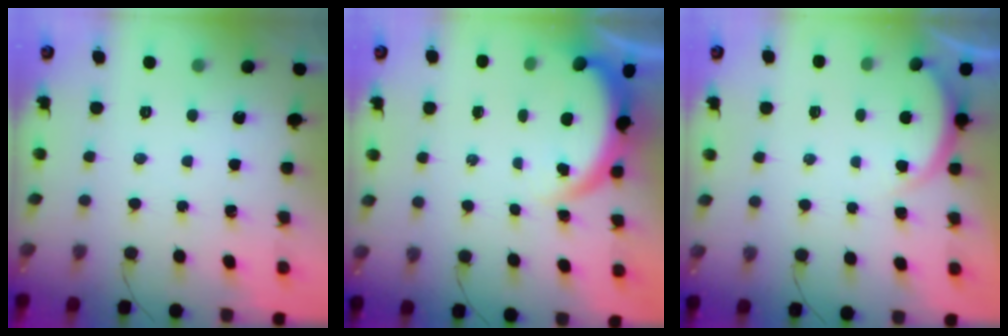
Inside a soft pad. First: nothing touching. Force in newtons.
{"total": 3.9, "press": 3.9, "slide": 0.1}
{"total": 3.0, "press": 2.9, "slide": 0.5}